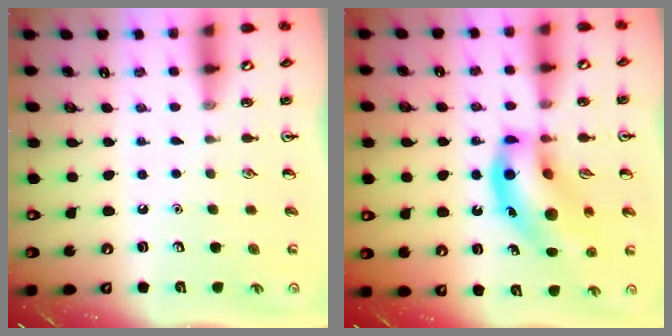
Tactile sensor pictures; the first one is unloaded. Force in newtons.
{"total": 17.4, "press": 17.1, "slide": 3.0}